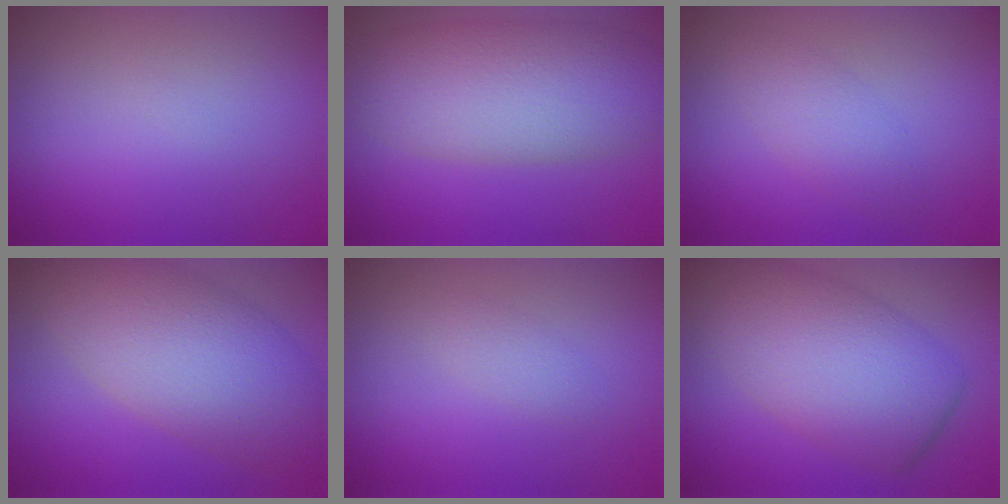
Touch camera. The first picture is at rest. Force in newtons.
{"total": 8.3, "press": 8.3, "slide": 0.5}
{"total": 2.5, "press": 2.5, "slide": 0.0}
{"total": 8.8, "press": 8.8, "slide": 0.5}
{"total": 1.2, "press": 1.2, "slide": 0.1}
{"total": 8.8, "press": 8.8, "slide": 0.4}